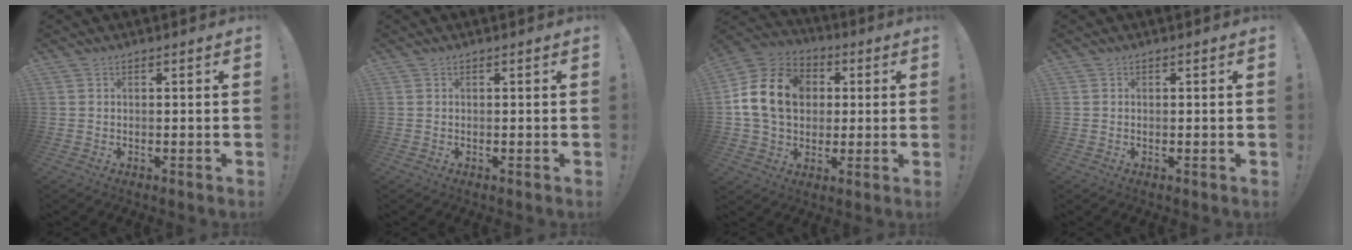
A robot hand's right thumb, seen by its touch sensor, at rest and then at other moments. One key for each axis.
{"total": 0.0}
{"total": 17.3, "fx": 2.8, "fy": 13.4, "fz": 10.5, "tx": -0.174, "ty": 0.010, "tz": 0.056}
{"total": 0.0}